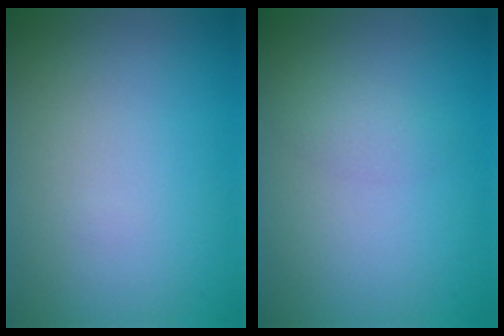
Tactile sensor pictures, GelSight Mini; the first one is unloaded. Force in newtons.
{"total": 1.2, "press": 1.2, "slide": 0.1}